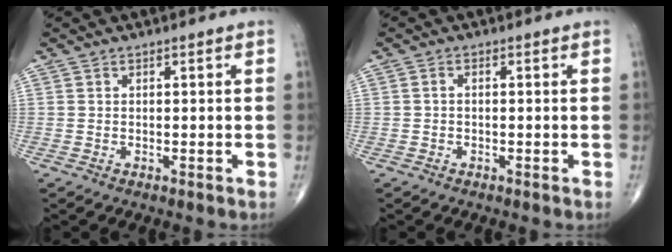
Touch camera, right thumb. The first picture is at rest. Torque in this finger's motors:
{"motor_torque": [-0.12, 0.13, 0.02, 0.06, 0.03]}